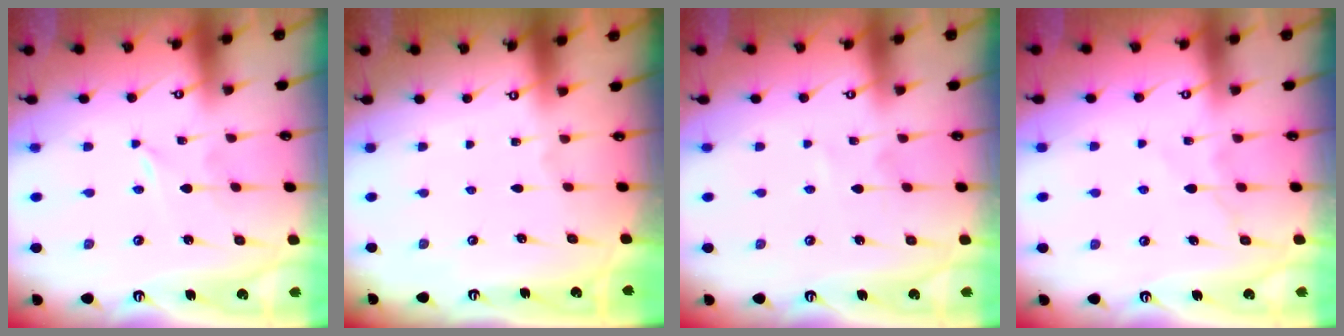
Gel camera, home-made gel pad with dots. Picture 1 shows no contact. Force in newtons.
{"total": 0.0}
{"total": 2.2, "press": 2.2, "slide": 0.2}
{"total": 6.7, "press": 6.6, "slide": 1.0}